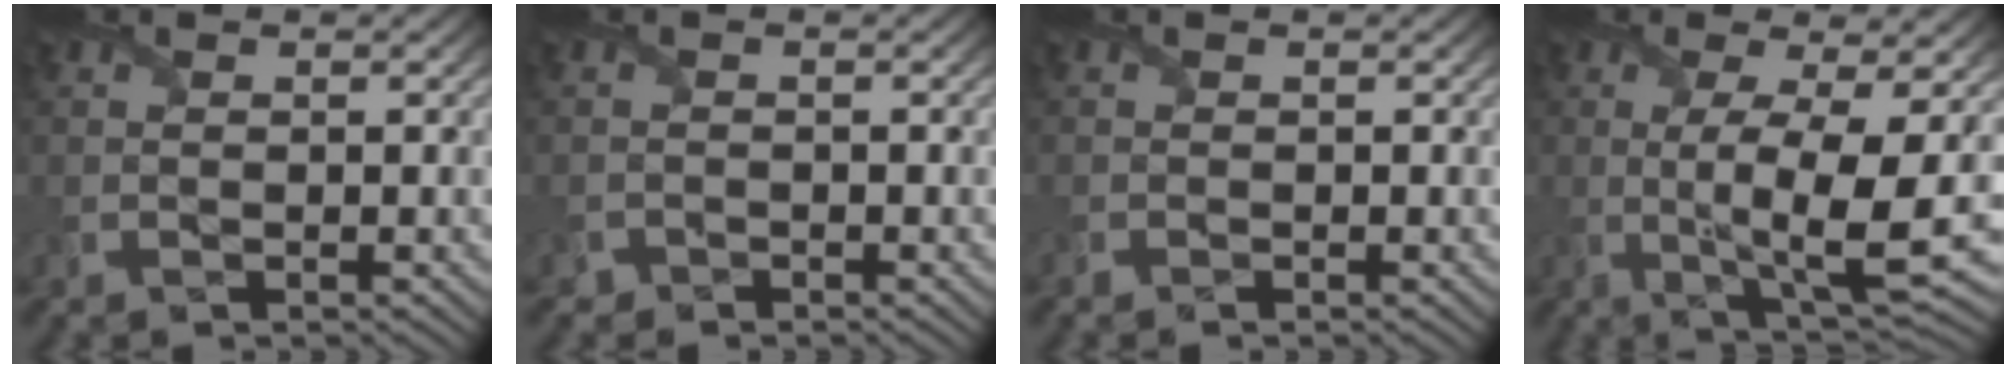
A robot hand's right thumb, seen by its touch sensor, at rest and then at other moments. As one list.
[{"total": 1.0, "force": [-0.9, 0.6, -0.2], "torque": [0.005, 0.002, -0.019]}, {"total": 0.0}, {"total": 9.3, "force": [-0.5, 2.1, 9.0], "torque": [-0.165, -0.002, -0.007]}]